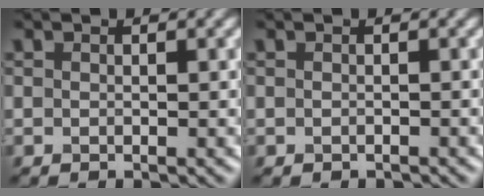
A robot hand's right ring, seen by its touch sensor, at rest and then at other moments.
{"total": 0.7, "force": [-0.7, 0.1, 0.0], "torque": [0.001, -0.004, -0.011]}